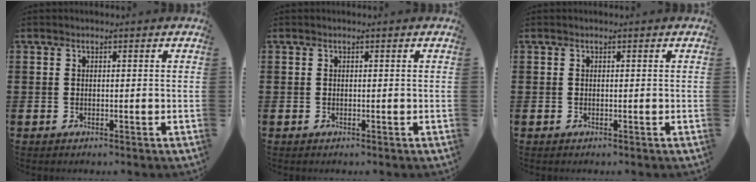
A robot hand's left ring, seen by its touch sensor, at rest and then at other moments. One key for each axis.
{"total": 0.0}
{"total": 0.0}